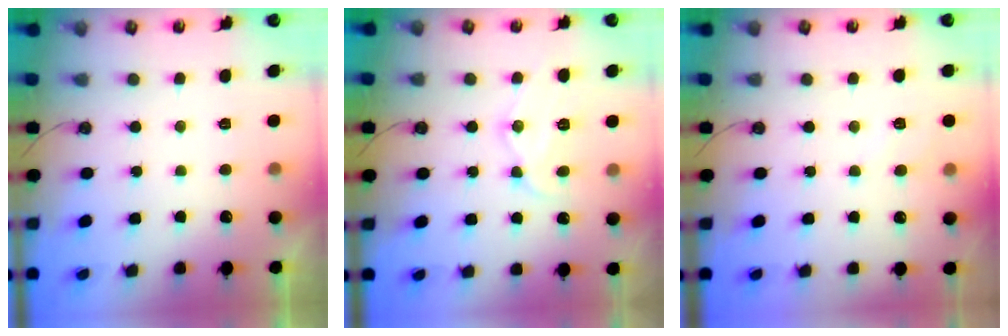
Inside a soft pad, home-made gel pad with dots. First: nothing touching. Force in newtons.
{"total": 11.4, "press": 11.3, "slide": 0.9}
{"total": 4.7, "press": 4.7, "slide": 0.7}